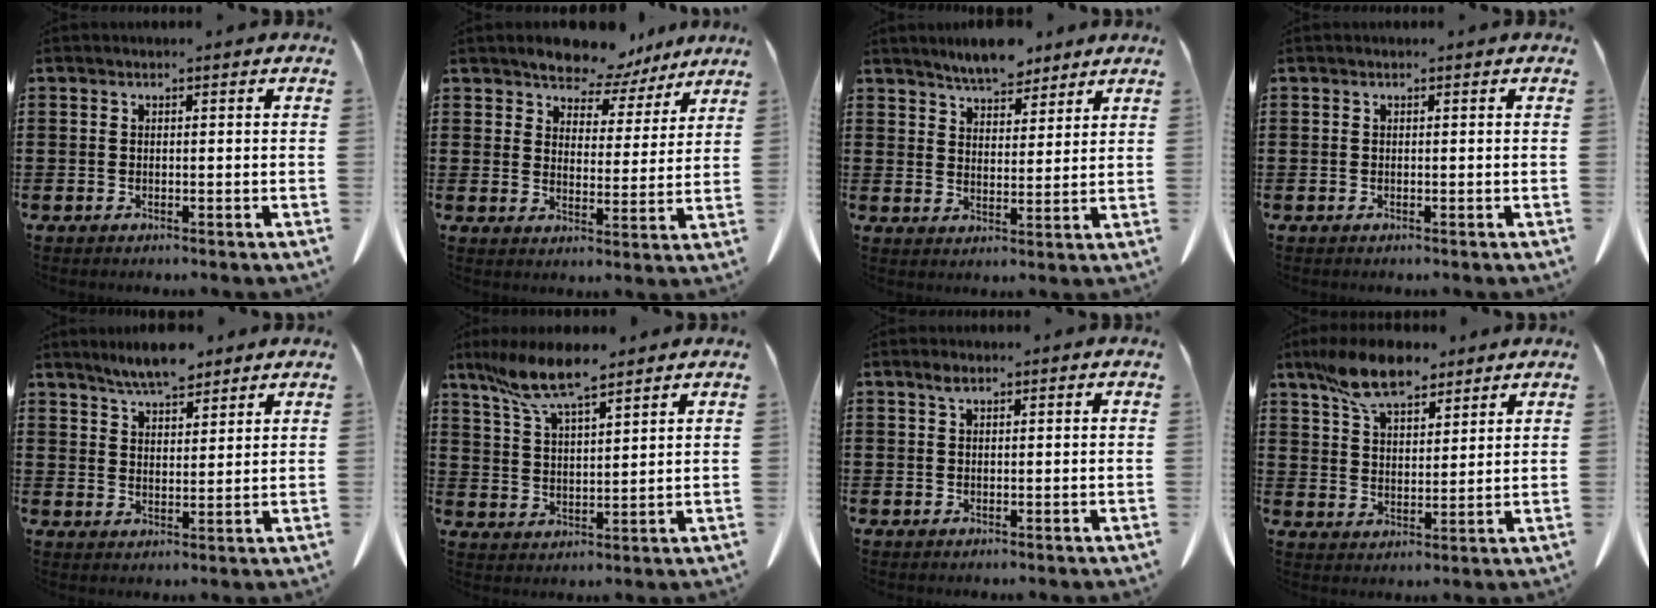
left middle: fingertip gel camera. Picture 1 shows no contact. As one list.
[{"total": 6.3, "force": [6.1, 1.7, 0.4], "torque": [-0.032, -0.039, 0.111]}, {"total": 5.3, "force": [5.1, 1.2, 0.8], "torque": [-0.034, -0.015, 0.098]}, {"total": 0.0}, {"total": 5.8, "force": [5.4, 1.0, 1.8], "torque": [-0.050, -0.013, 0.102]}, {"total": 8.9, "force": [6.9, 1.7, 5.3], "torque": [-0.122, -0.018, 0.129]}, {"total": 1.2, "force": [0.7, 0.6, 0.7], "torque": [-0.018, 0.001, 0.015]}, {"total": 10.0, "force": [7.8, 3.5, 5.2], "torque": [-0.116, -0.011, 0.146]}]